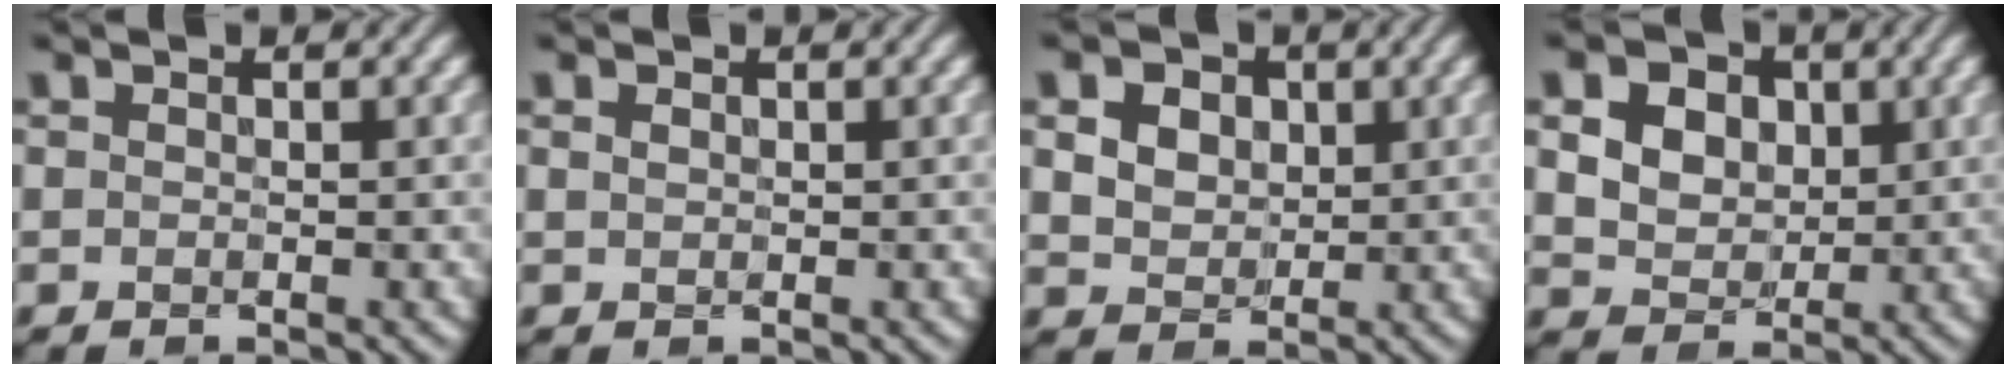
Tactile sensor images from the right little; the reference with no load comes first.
{"total": 0.0}
{"total": 6.1, "force": [2.2, 4.7, 3.2], "torque": [-0.090, 0.019, 0.034]}
{"total": 9.3, "force": [3.3, 7.3, 4.8], "torque": [-0.114, 0.024, 0.053]}